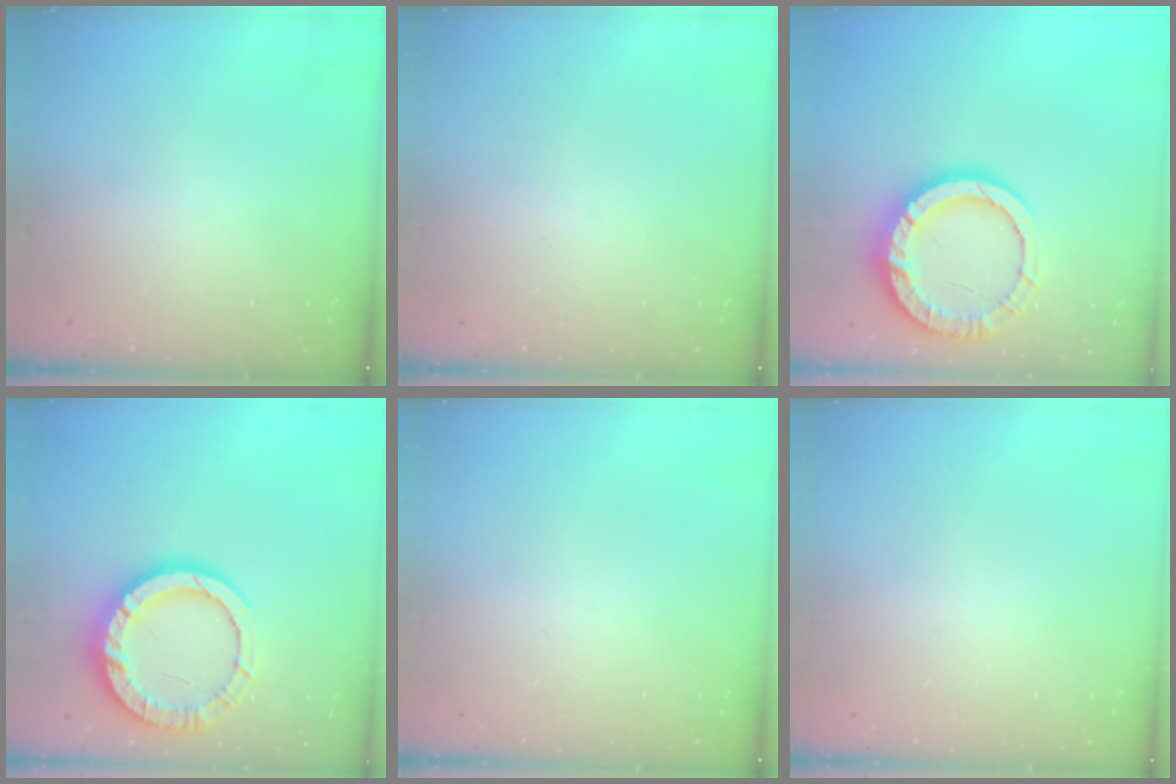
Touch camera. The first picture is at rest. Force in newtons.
{"total": 0.0}
{"total": 15.6, "press": 15.5, "slide": 1.4}
{"total": 15.6, "press": 15.5, "slide": 1.4}
{"total": 0.0}
{"total": 2.4, "press": 2.4, "slide": 0.2}